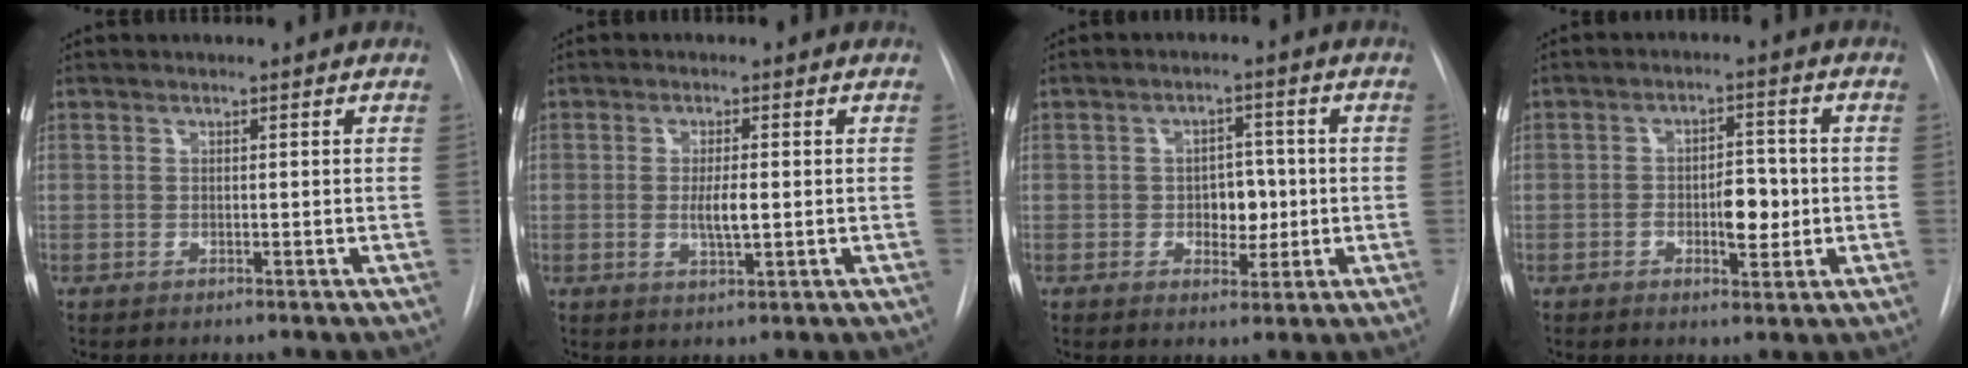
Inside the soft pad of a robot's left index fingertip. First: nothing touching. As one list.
[{"total": 3.5, "force": [-1.3, 0.5, 3.2], "torque": [-0.060, -0.009, -0.017]}, {"total": 4.8, "force": [-1.6, 3.0, 3.5], "torque": [-0.042, 0.003, -0.016]}, {"total": 5.8, "force": [-2.2, 2.4, 4.9], "torque": [-0.069, 0.001, -0.027]}]